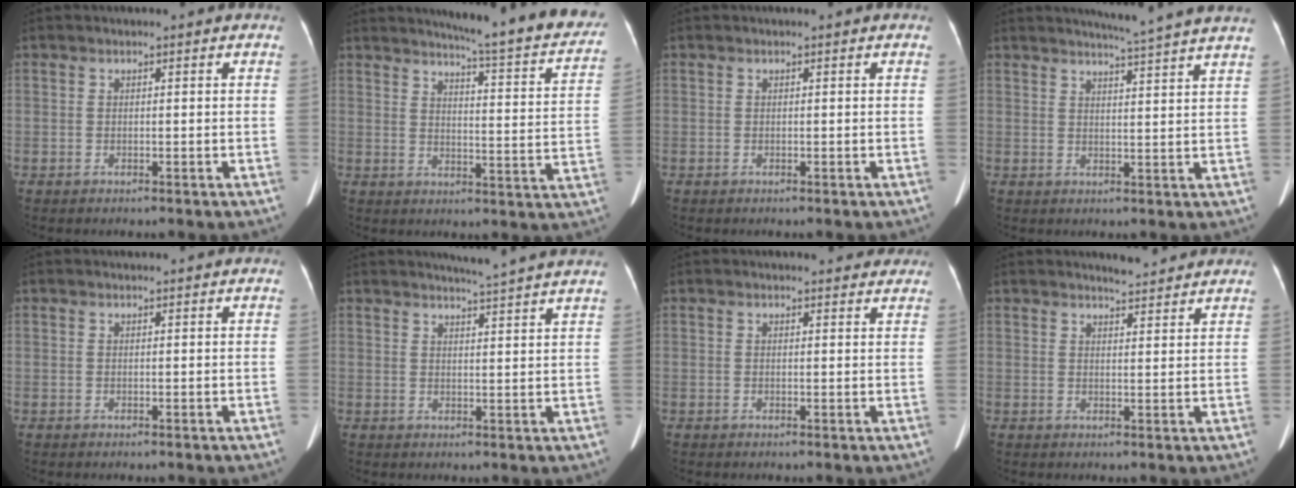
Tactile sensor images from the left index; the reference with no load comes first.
{"total": 21.1, "force": [18.7, 1.2, 9.6], "torque": [-0.117, -0.069, 0.213]}
{"total": 0.0}
{"total": 10.0, "force": [9.1, -1.6, 3.9], "torque": [-0.057, -0.012, 0.103]}
{"total": 0.7, "force": [0.7, 0.0, 0.2], "torque": [-0.006, 0.011, 0.013]}
{"total": 7.0, "force": [6.5, -1.3, 2.4], "torque": [-0.039, 0.000, 0.074]}
{"total": 5.5, "force": [5.0, 1.5, 1.6], "torque": [-0.009, 0.003, 0.047]}
{"total": 3.9, "force": [3.8, 0.4, 0.9], "torque": [-0.020, 0.005, 0.052]}